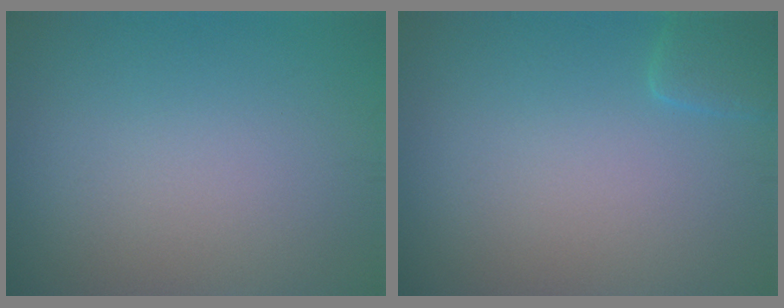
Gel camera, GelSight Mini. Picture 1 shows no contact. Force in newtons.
{"total": 1.6, "press": 1.6, "slide": 0.2}